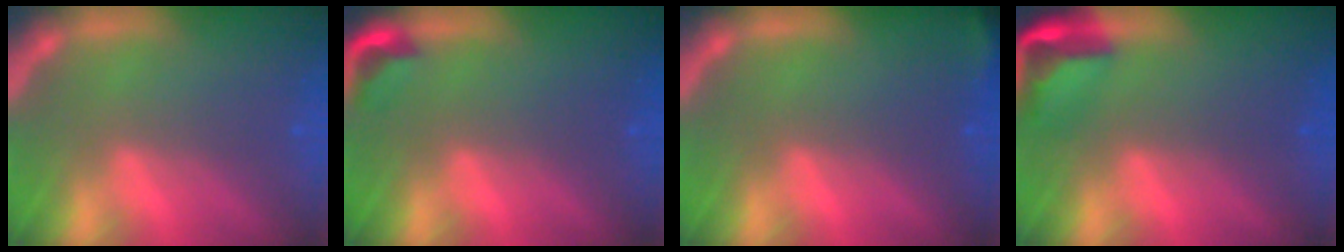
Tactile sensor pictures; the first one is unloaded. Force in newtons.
{"total": 1.9}
{"total": 1.9}
{"total": 4.4}